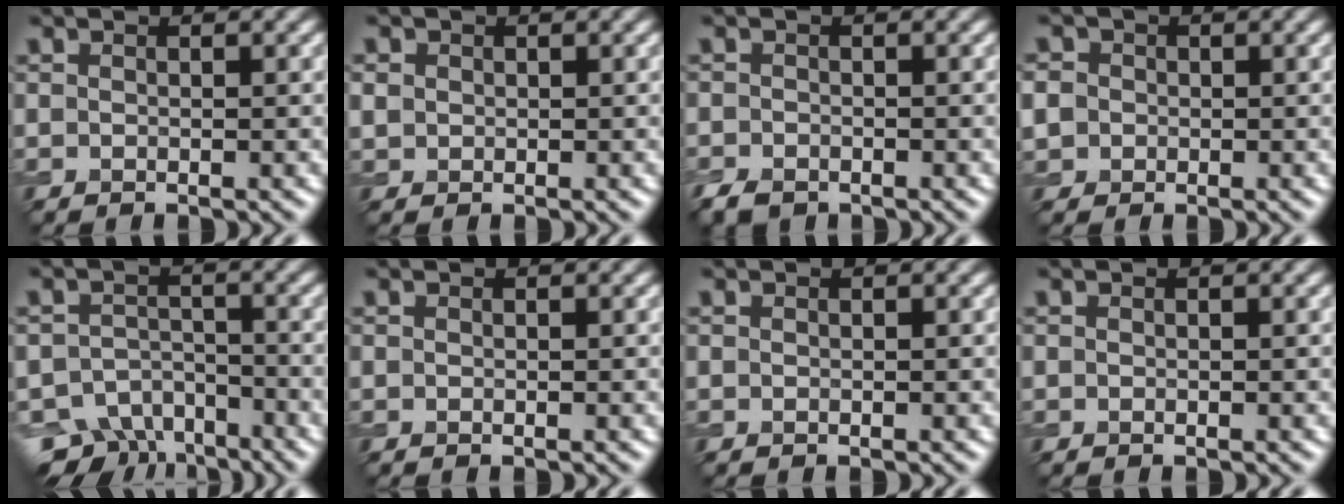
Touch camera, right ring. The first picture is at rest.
{"total": 1.1, "force": [0.2, 1.0, 0.2], "torque": [-0.002, -0.001, 0.003]}
{"total": 2.0, "force": [-1.6, 1.1, 0.8], "torque": [-0.014, -0.006, -0.034]}
{"total": 3.6, "force": [0.2, 3.4, 1.3], "torque": [-0.026, 0.019, -0.018]}
{"total": 7.9, "force": [-6.0, 4.4, 2.8], "torque": [-0.032, -0.011, -0.098]}
{"total": 0.0}
{"total": 0.0}
{"total": 0.0}